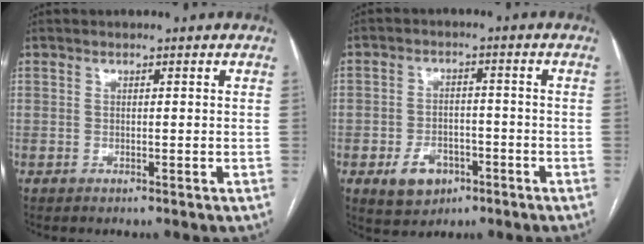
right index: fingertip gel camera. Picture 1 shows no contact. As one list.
[{"total": 6.2, "force": [-2.9, 4.5, 3.1], "torque": [-0.055, 0.005, -0.039]}]